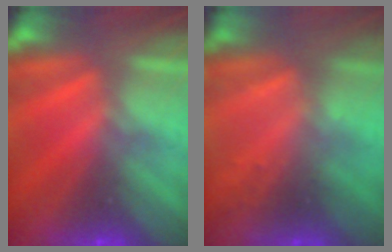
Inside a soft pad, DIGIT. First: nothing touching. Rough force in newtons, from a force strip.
{"total": 2.3}